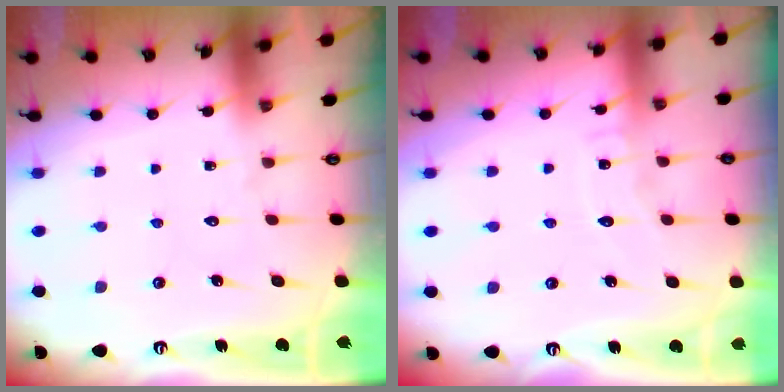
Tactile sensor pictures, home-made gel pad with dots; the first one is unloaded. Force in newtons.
{"total": 4.7, "press": 4.6, "slide": 0.5}